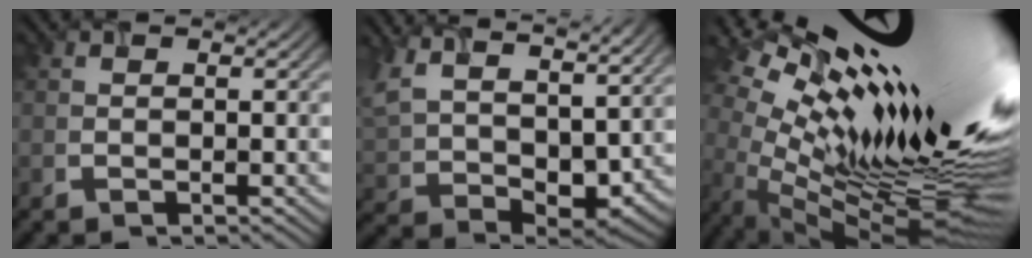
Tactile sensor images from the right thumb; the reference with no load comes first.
{"total": 13.4, "force": [7.9, 6.4, 8.7], "torque": [-0.206, 0.017, 0.148]}
{"total": 19.6, "force": [5.7, 5.6, 17.8], "torque": [-0.271, 0.018, 0.093]}